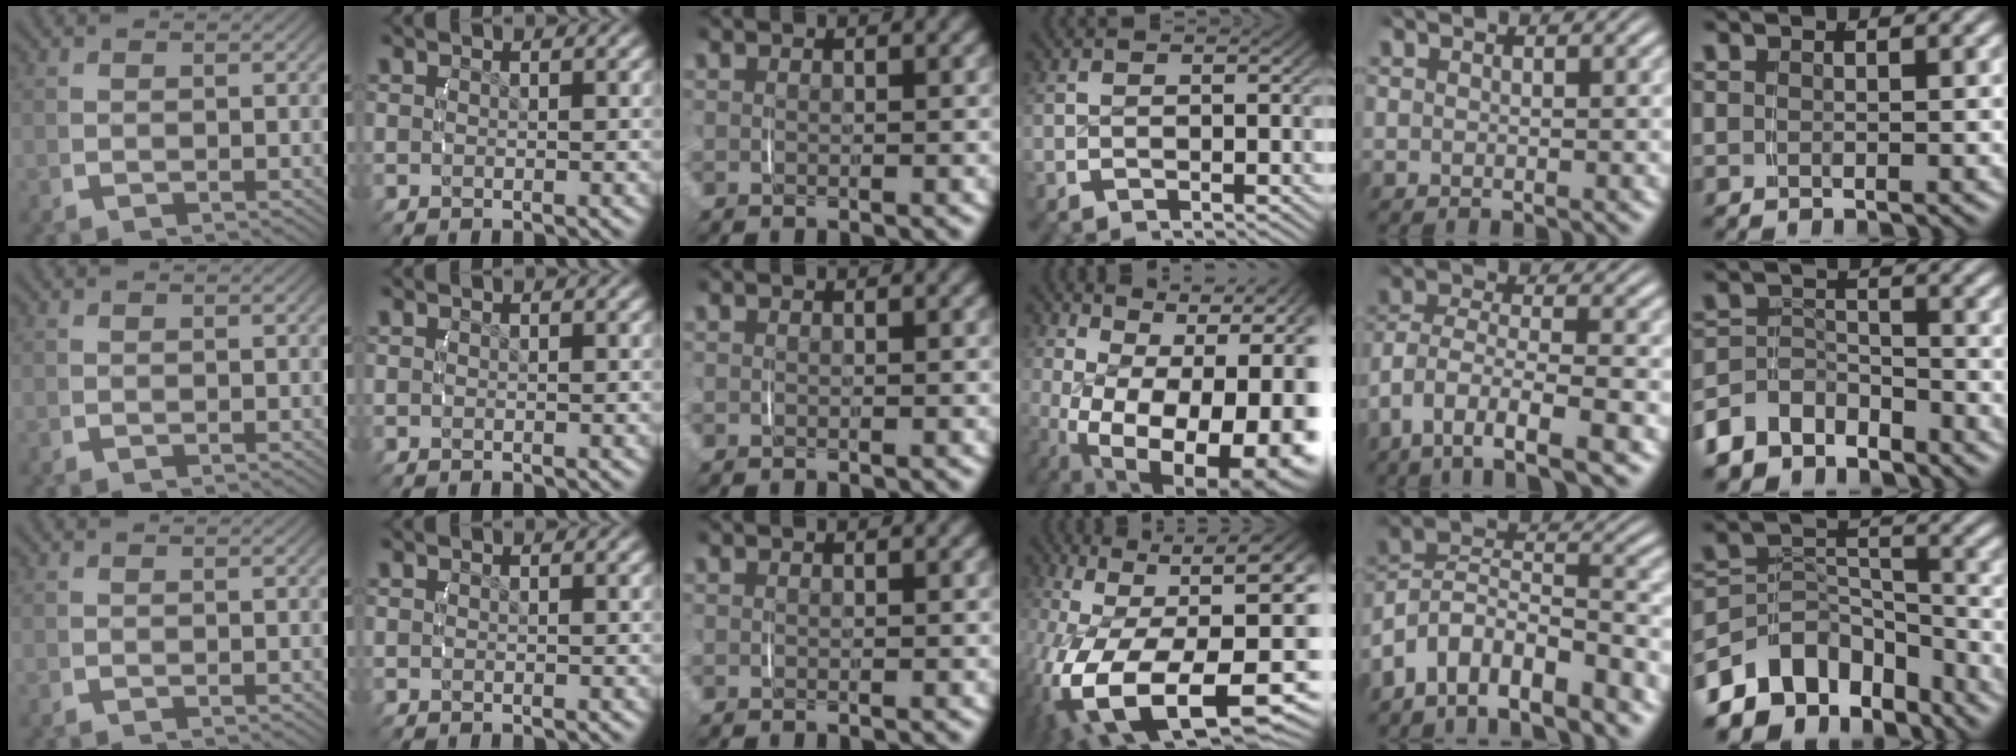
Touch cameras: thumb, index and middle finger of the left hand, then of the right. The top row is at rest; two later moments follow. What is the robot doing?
{"motion": "lift_and_place", "object": "backpack"}